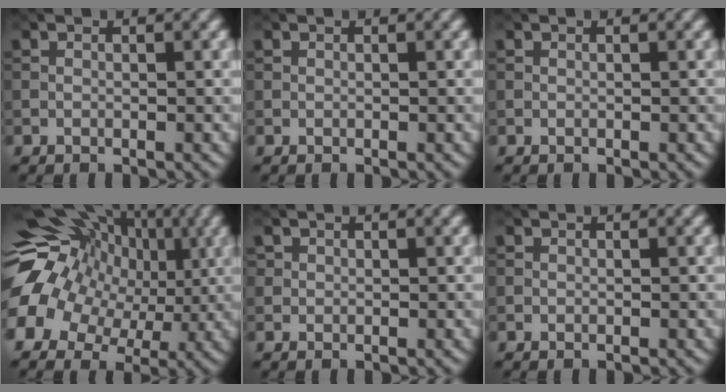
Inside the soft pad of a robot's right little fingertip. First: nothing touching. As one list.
[{"total": 0.0}, {"total": 0.0}, {"total": 15.2, "force": [1.3, 11.7, 9.7], "torque": [-0.178, 0.012, 0.007]}, {"total": 0.6, "force": [0.3, 0.6, 0.1], "torque": [-0.001, -0.001, 0.007]}, {"total": 0.0}]